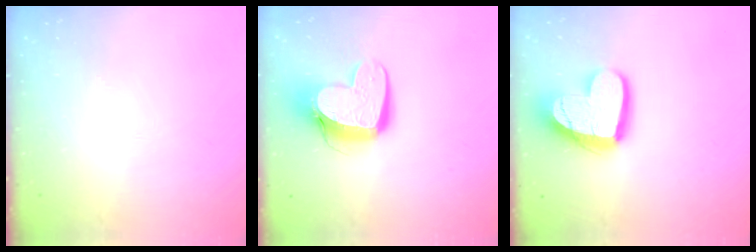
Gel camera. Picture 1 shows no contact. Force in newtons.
{"total": 12.4, "press": 12.3, "slide": 1.2}
{"total": 16.3, "press": 16.3, "slide": 1.3}